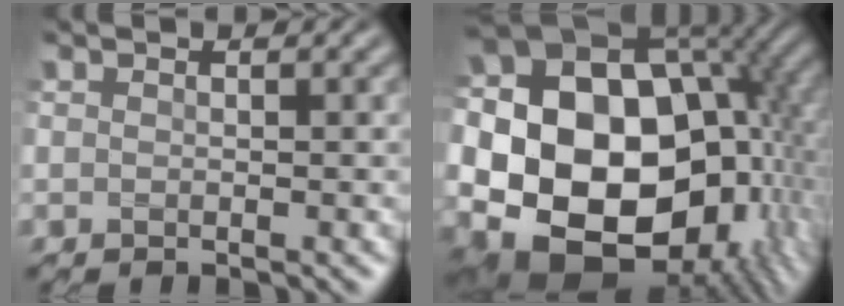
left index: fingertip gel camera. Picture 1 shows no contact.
{"total": 19.8, "force": [-0.1, 14.0, 14.0], "torque": [-0.241, -0.004, 0.029]}